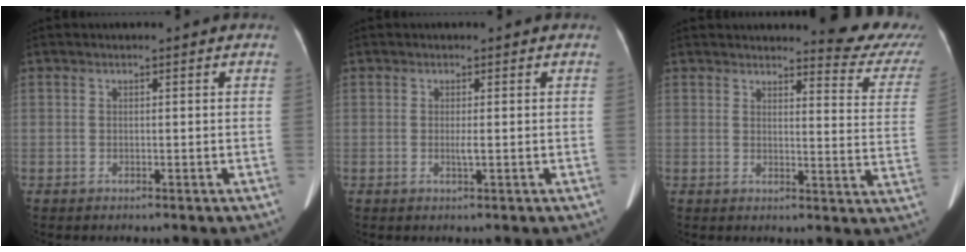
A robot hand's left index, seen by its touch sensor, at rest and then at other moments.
{"total": 1.0, "force": [0.0, -0.1, 1.0], "torque": [-0.024, -0.001, 0.000]}
{"total": 11.6, "force": [11.2, 1.3, 3.0], "torque": [-0.015, -0.060, 0.103]}